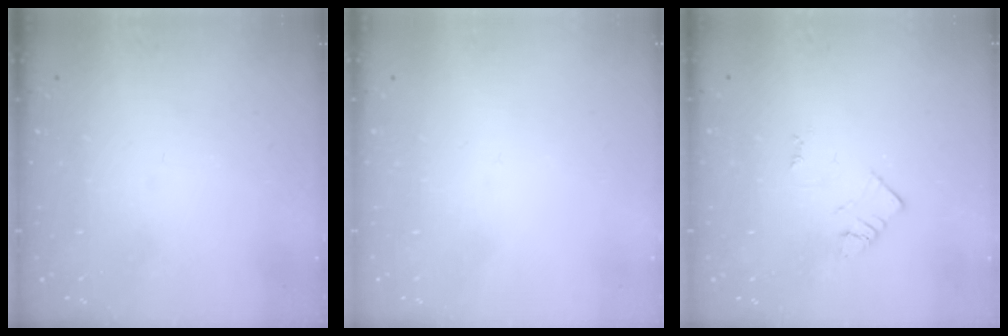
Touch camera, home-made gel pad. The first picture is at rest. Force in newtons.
{"total": 1.8, "press": 1.8, "slide": 0.1}
{"total": 2.1, "press": 2.1, "slide": 0.3}